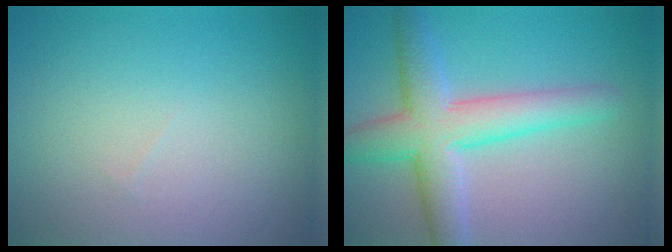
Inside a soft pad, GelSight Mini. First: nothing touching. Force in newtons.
{"total": 6.5, "press": 6.5, "slide": 0.1}